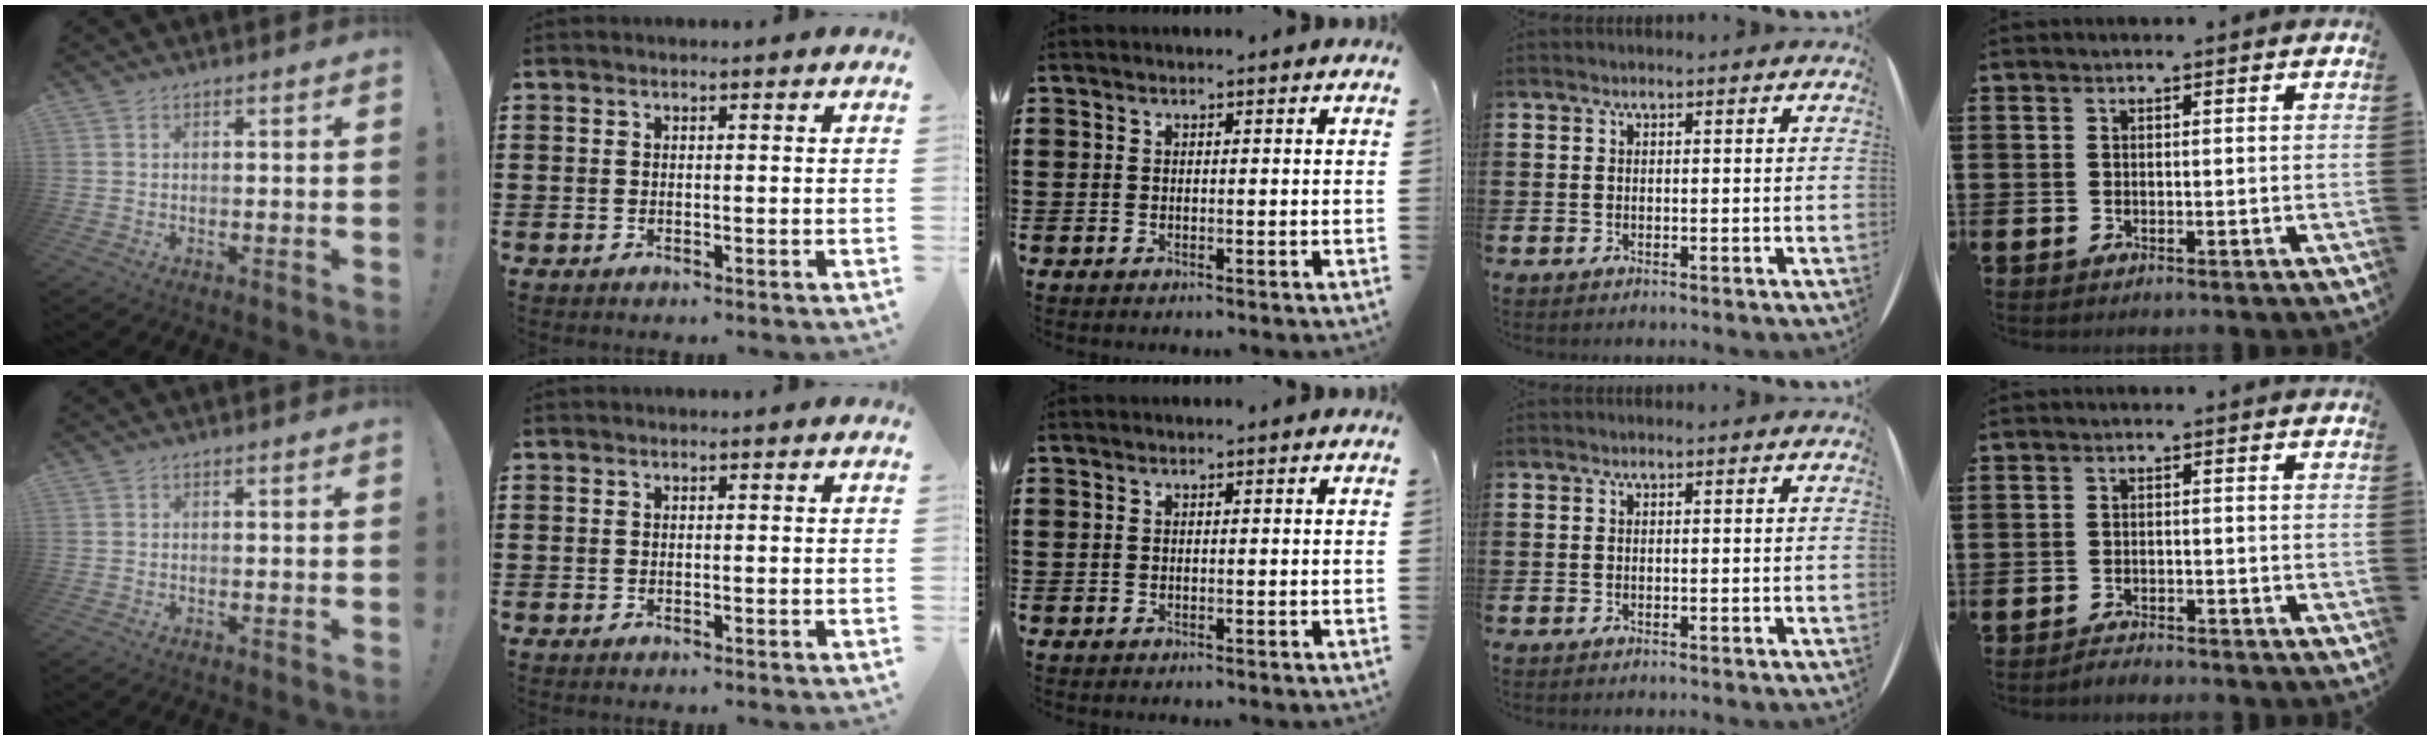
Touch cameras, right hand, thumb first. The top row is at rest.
{"little": {"total": 1.5, "force": [-1.5, 0.0, 0.0], "torque": [-0.004, 0.004, -0.030]}}